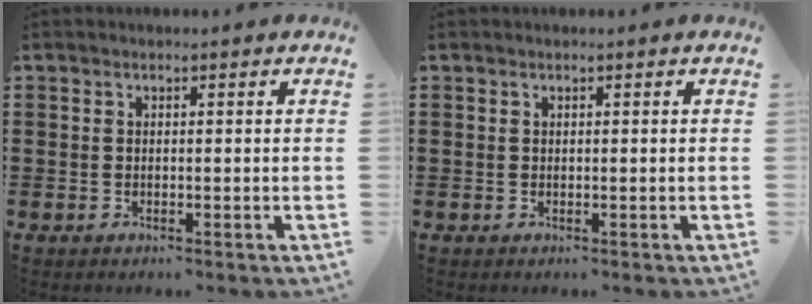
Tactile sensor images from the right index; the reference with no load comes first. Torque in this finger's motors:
{"motor_torque": [0.00, 0.01, 0.00, 0.00]}